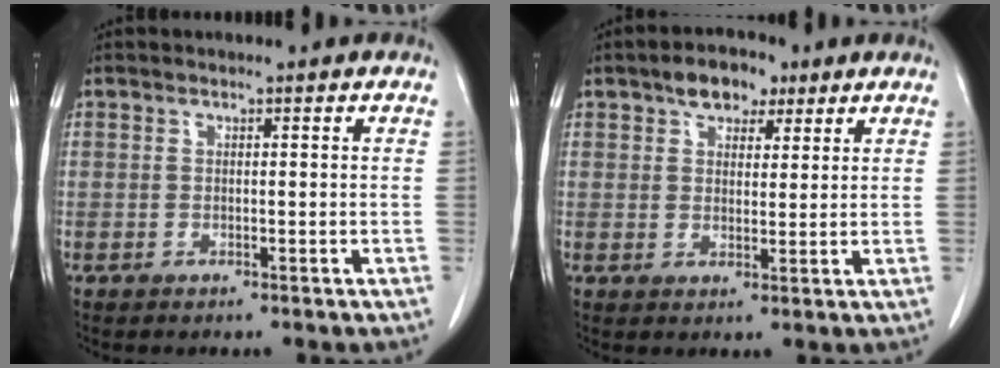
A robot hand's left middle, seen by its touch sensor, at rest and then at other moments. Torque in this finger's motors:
{"motor_torque": [0.72, -0.71, 0.02, 0.03]}